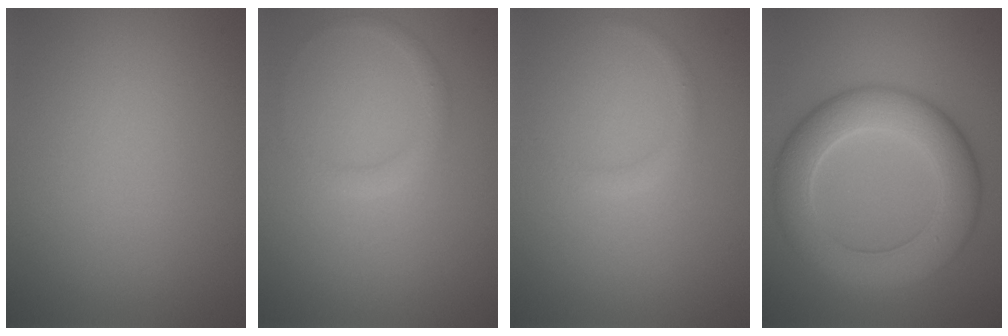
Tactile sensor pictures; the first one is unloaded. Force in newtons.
{"total": 1.4, "press": 1.4, "slide": 0.1}
{"total": 1.1, "press": 1.1, "slide": 0.0}
{"total": 8.3, "press": 8.3, "slide": 0.6}